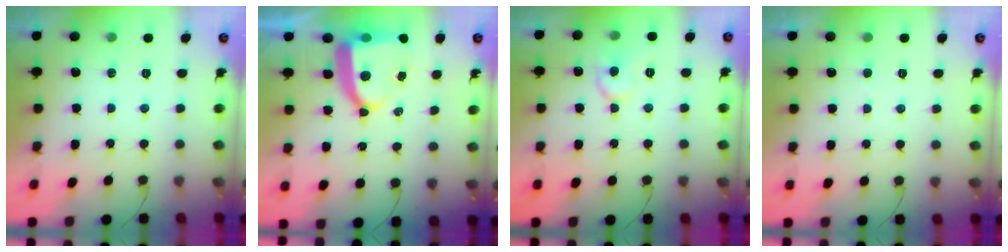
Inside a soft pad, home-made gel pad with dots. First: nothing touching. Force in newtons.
{"total": 11.1, "press": 11.0, "slide": 1.5}
{"total": 7.5, "press": 7.5, "slide": 0.7}
{"total": 1.9, "press": 1.9, "slide": 0.3}